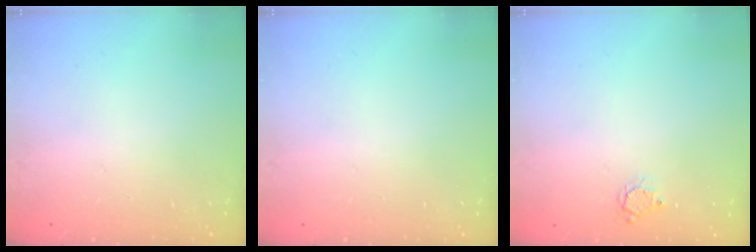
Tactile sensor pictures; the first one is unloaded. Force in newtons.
{"total": 0.0}
{"total": 2.7, "press": 2.7, "slide": 0.2}